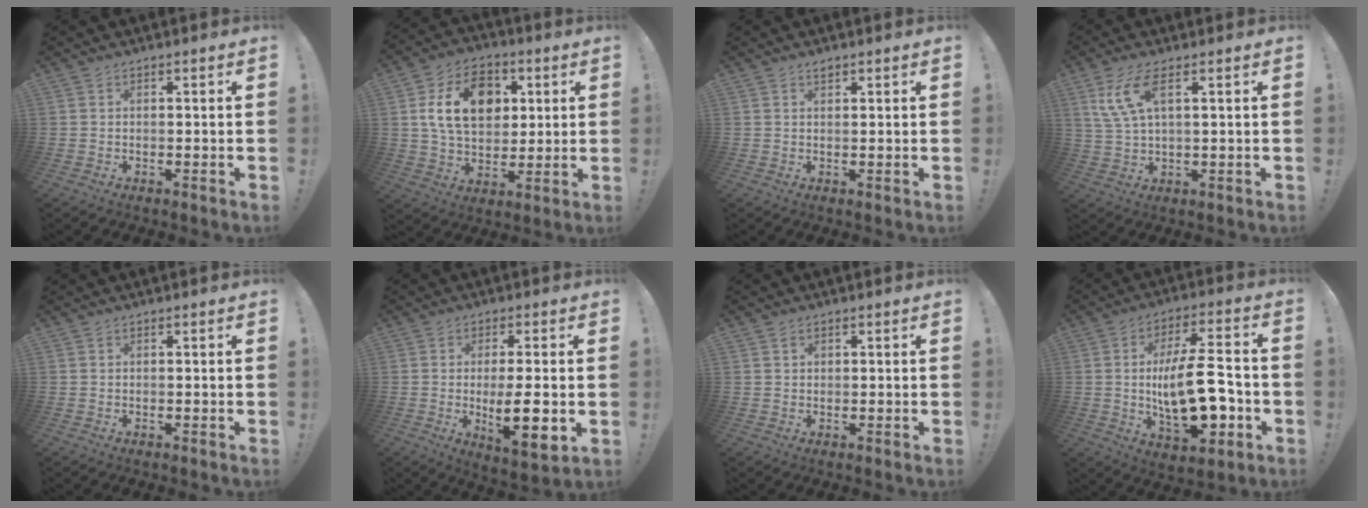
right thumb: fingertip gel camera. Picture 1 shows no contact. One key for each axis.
{"total": 16.9, "fx": 4.6, "fy": 12.5, "fz": 10.5, "tx": -0.164, "ty": -0.003, "tz": 0.088}
{"total": 1.1, "fx": 1.0, "fy": 0.2, "fz": 0.4, "tx": 0.001, "ty": -0.006, "tz": 0.016}
{"total": 9.1, "fx": 3.8, "fy": 3.2, "fz": 7.6, "tx": -0.144, "ty": -0.009, "tz": 0.072}
{"total": 0.0}
{"total": 11.4, "fx": -1.4, "fy": 3.2, "fz": 10.9, "tx": -0.185, "ty": -0.011, "tz": -0.025}
{"total": 1.0, "fx": 0.6, "fy": 0.8, "fz": 0.1, "tx": 0.005, "ty": -0.002, "tz": 0.009}
{"total": 20.6, "fx": -2.8, "fy": 8.2, "fz": 18.6, "tx": -0.320, "ty": 0.005, "tz": -0.047}